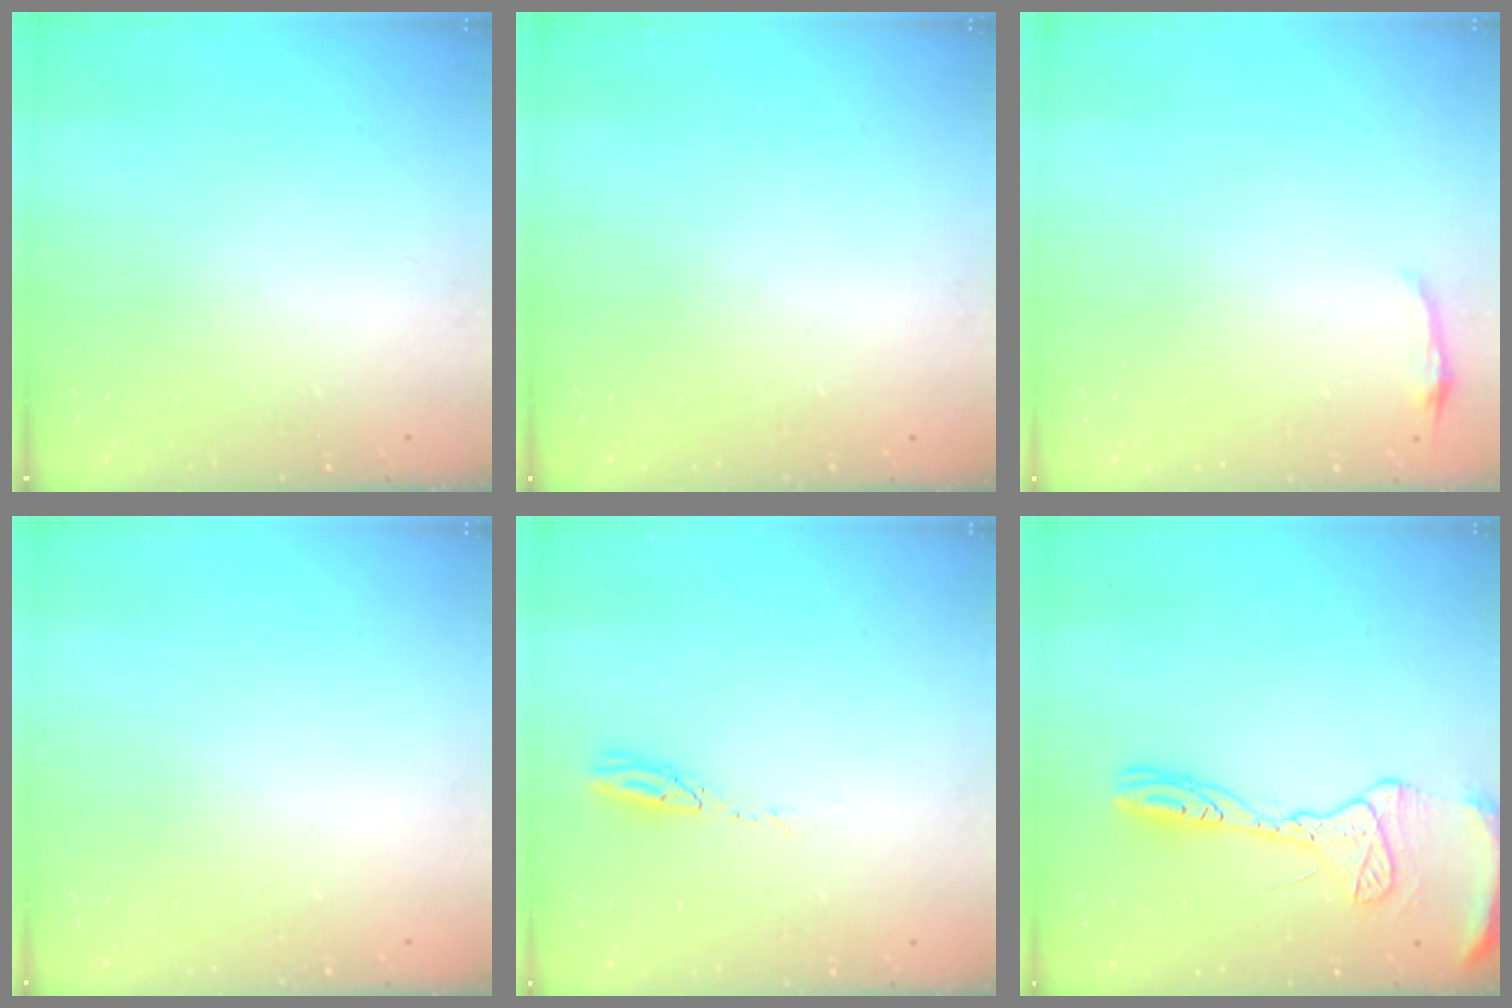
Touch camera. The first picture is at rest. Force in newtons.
{"total": 1.0, "press": 0.0, "slide": 1.0}
{"total": 3.1, "press": 3.0, "slide": 0.7}
{"total": 0.0}
{"total": 3.6, "press": 3.6, "slide": 0.2}
{"total": 14.7, "press": 14.6, "slide": 1.4}